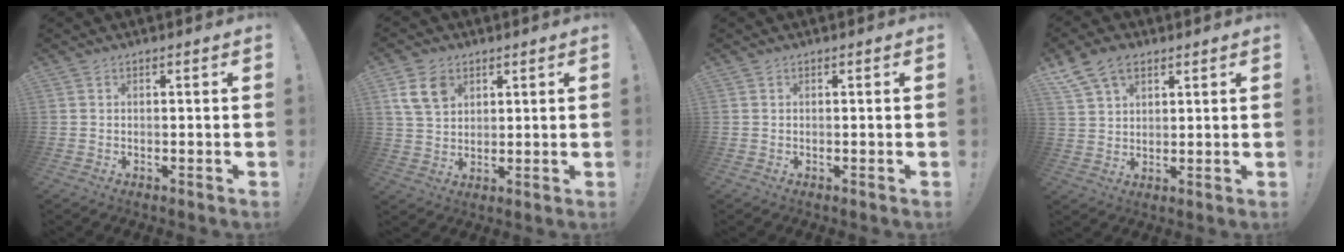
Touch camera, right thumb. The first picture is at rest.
{"total": 9.0, "force": [4.3, 6.3, 4.7], "torque": [-0.089, -0.009, 0.087]}
{"total": 0.0}
{"total": 8.9, "force": [5.5, 5.7, 4.0], "torque": [-0.072, -0.019, 0.110]}